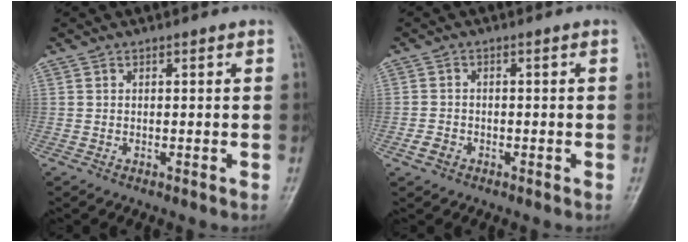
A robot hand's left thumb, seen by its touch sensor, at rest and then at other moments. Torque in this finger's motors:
{"motor_torque": [0.02, 0.07, -0.25, 0.08, 0.00]}